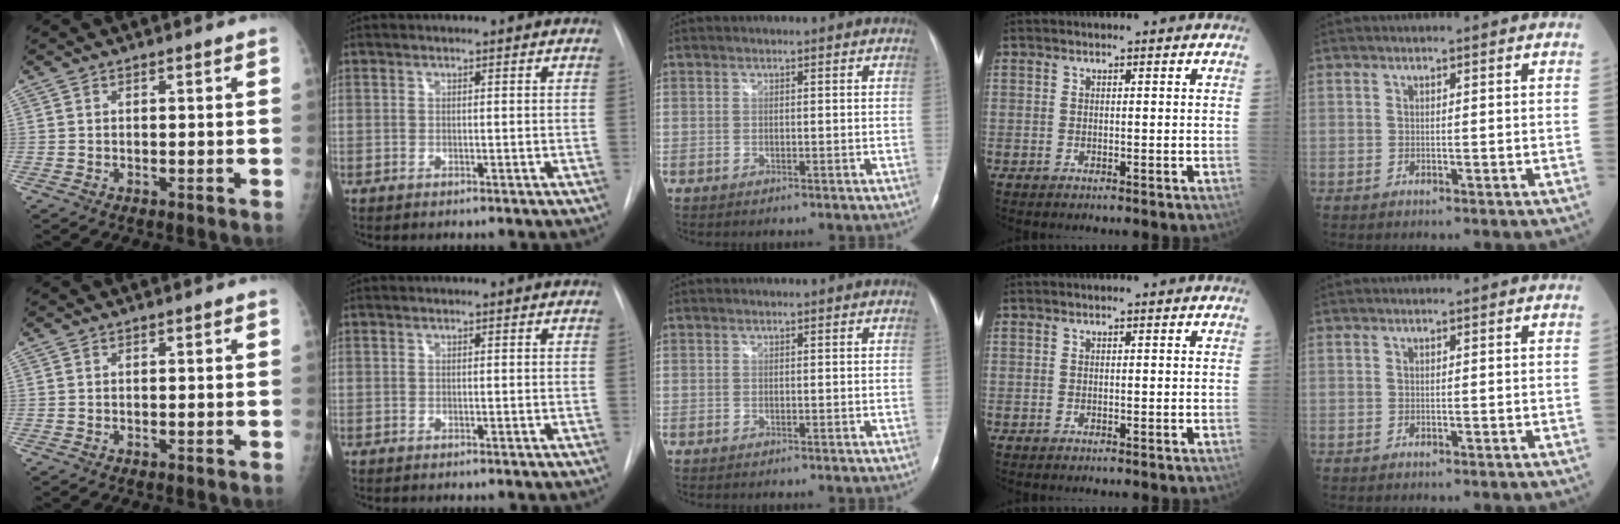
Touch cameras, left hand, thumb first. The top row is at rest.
{}